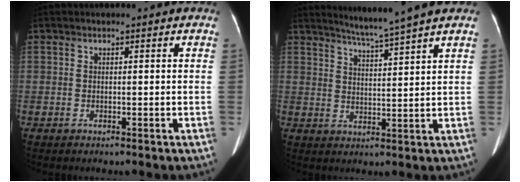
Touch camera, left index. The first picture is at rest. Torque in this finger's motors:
{"motor_torque": [0.16, -0.33, 0.04, 0.07]}